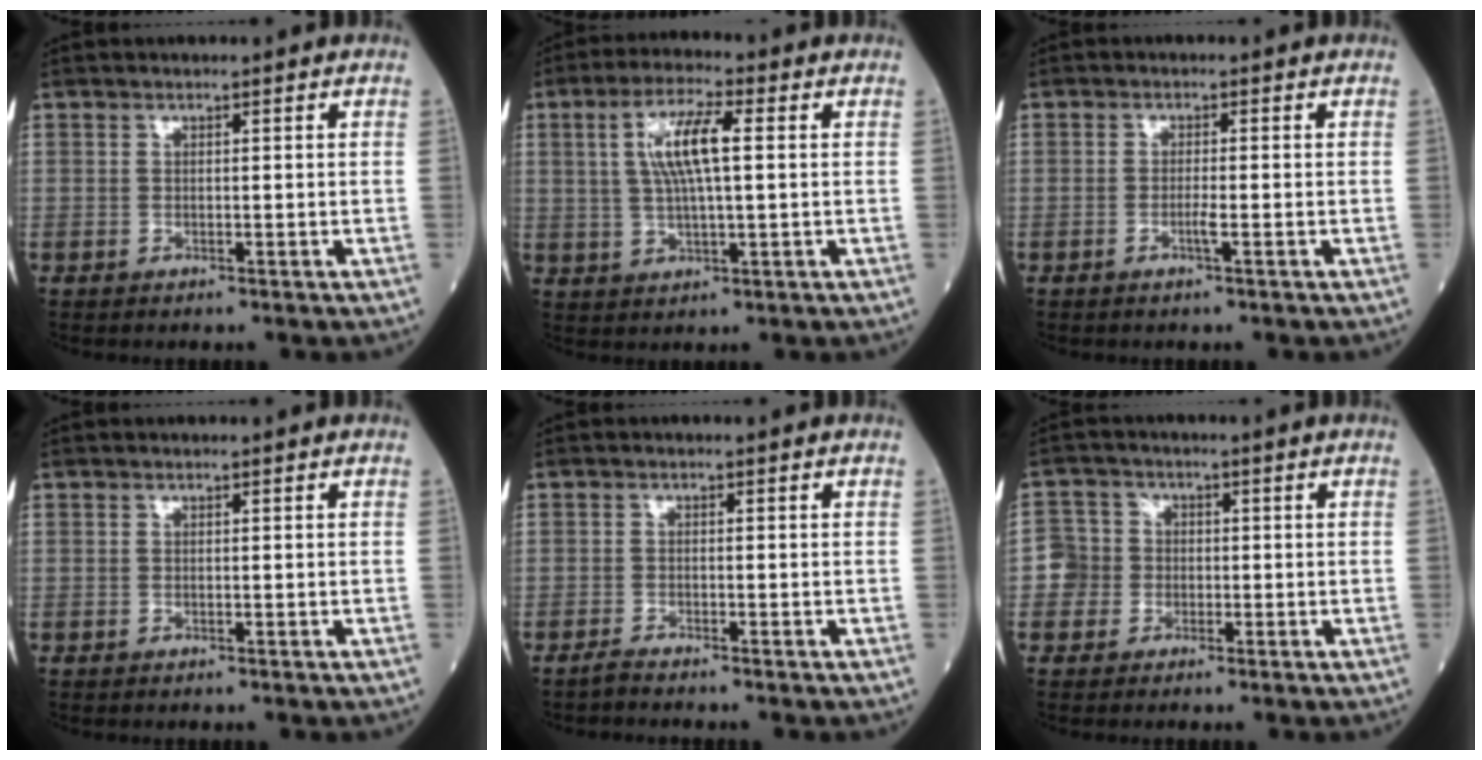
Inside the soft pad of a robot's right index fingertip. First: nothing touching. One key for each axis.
{"total": 8.2, "fx": 1.6, "fy": 1.6, "fz": 7.9, "tx": -0.156, "ty": 0.012, "tz": 0.031}
{"total": 1.8, "fx": -0.7, "fy": -0.1, "fz": 1.6, "tx": -0.033, "ty": -0.002, "tz": -0.016}
{"total": 0.0}
{"total": 1.4, "fx": -1.2, "fy": -0.4, "fz": 0.4, "tx": -0.016, "ty": -0.003, "tz": -0.023}
{"total": 3.8, "fx": -1.0, "fy": 3.7, "fz": 0.1, "tx": 0.001, "ty": 0.015, "tz": -0.025}